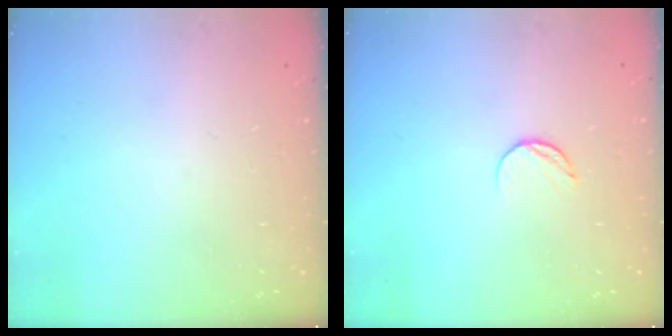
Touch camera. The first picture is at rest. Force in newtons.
{"total": 6.3, "press": 6.3, "slide": 0.7}